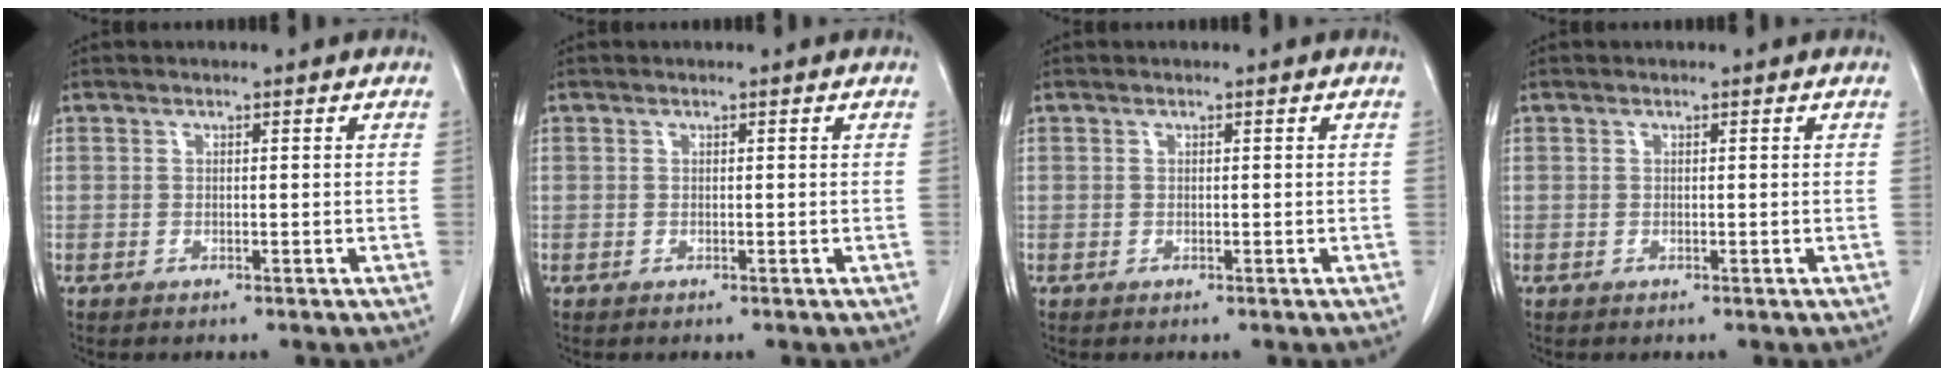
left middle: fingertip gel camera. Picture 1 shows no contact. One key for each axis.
{"total": 0.0}
{"total": 0.0}
{"total": 0.0}